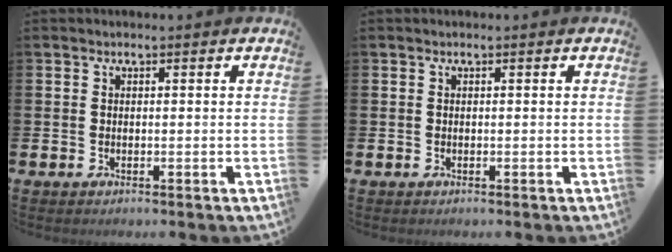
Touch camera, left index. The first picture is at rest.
{"total": 0.0}